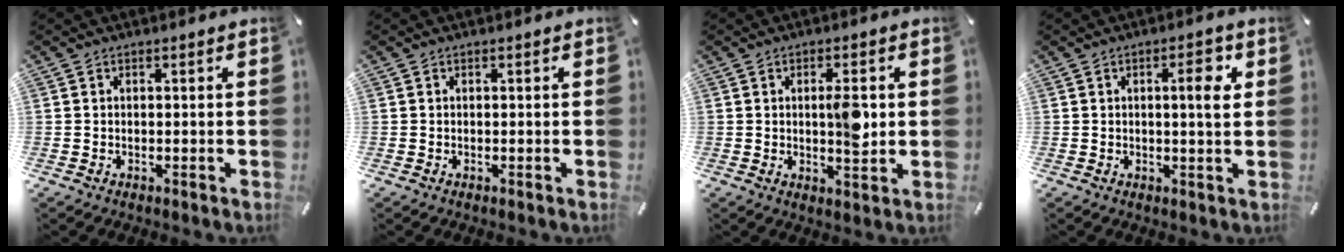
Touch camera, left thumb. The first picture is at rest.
{"total": 0.0}
{"total": 7.1, "force": [0.9, 2.7, 6.5], "torque": [-0.093, -0.008, 0.009]}
{"total": 5.7, "force": [1.6, 1.1, 5.4], "torque": [-0.075, -0.011, 0.016]}